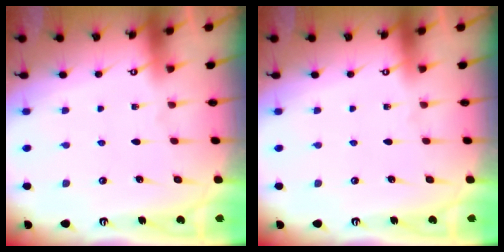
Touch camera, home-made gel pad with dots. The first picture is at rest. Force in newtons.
{"total": 0.0}